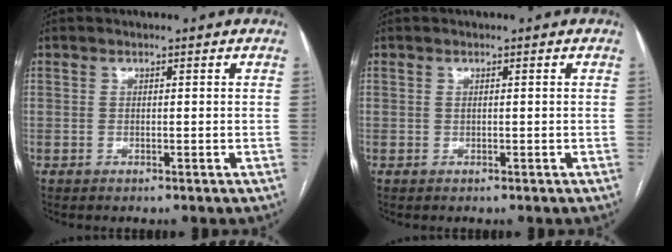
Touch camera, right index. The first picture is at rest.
{"total": 0.0}